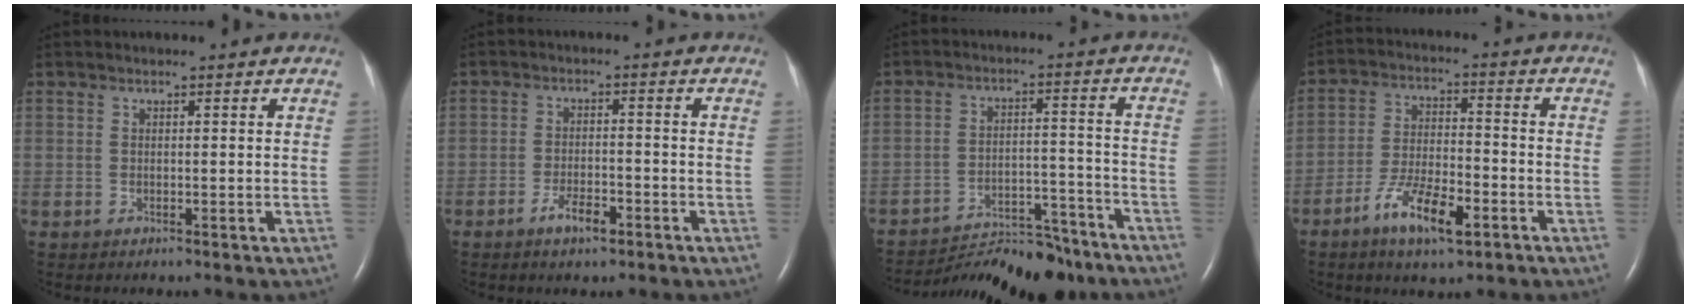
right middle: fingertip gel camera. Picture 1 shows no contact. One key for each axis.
{"total": 3.9, "fx": -2.5, "fy": 1.1, "fz": 2.8, "tx": -0.056, "ty": 0.000, "tz": -0.043}
{"total": 15.2, "fx": -14.4, "fy": 2.3, "fz": 4.1, "tx": -0.065, "ty": 0.007, "tz": -0.206}
{"total": 9.3, "fx": -5.1, "fy": 2.6, "fz": 7.3, "tx": -0.144, "ty": -0.005, "tz": -0.090}